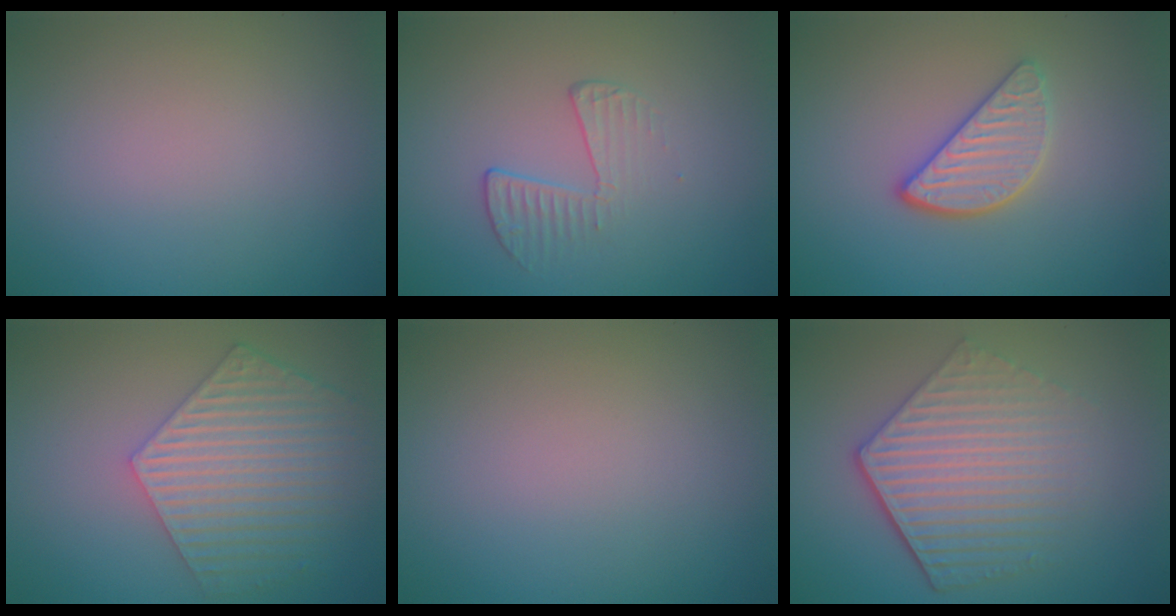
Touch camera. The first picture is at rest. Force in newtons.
{"total": 1.9, "press": 0.7, "slide": 1.8}
{"total": 3.2, "press": 2.8, "slide": 1.5}
{"total": 5.8, "press": 4.6, "slide": 3.6}
{"total": 0.0}
{"total": 5.9, "press": 4.4, "slide": 3.9}